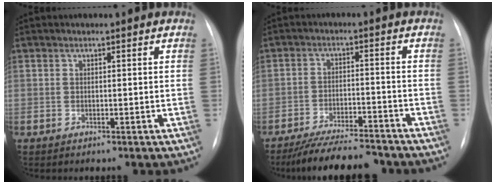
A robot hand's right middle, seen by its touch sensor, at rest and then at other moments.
{"total": 12.3, "force": [-11.1, 1.9, 5.0], "torque": [-0.080, -0.003, -0.166]}